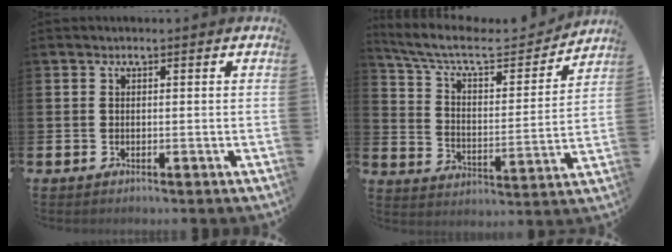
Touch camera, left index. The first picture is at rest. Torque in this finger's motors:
{"motor_torque": [1.02, -1.12, 0.14, 0.03]}